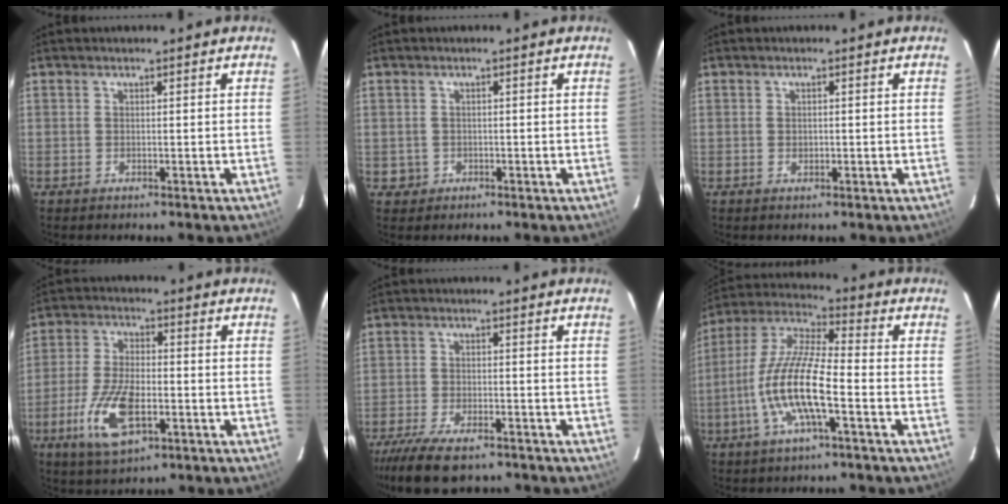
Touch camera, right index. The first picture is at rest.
{"total": 2.2, "force": [-0.4, 2.2, 0.1], "torque": [0.000, 0.008, 0.001]}
{"total": 0.9, "force": [-0.1, 0.8, 0.5], "torque": [-0.006, 0.001, -0.001]}
{"total": 12.2, "force": [-4.6, 5.4, 10.0], "torque": [-0.213, -0.010, -0.083]}
{"total": 12.5, "force": [-9.5, 4.5, 6.8], "torque": [-0.161, -0.032, -0.166]}
{"total": 14.2, "force": [-4.6, 2.8, 13.2], "torque": [-0.266, -0.004, -0.096]}